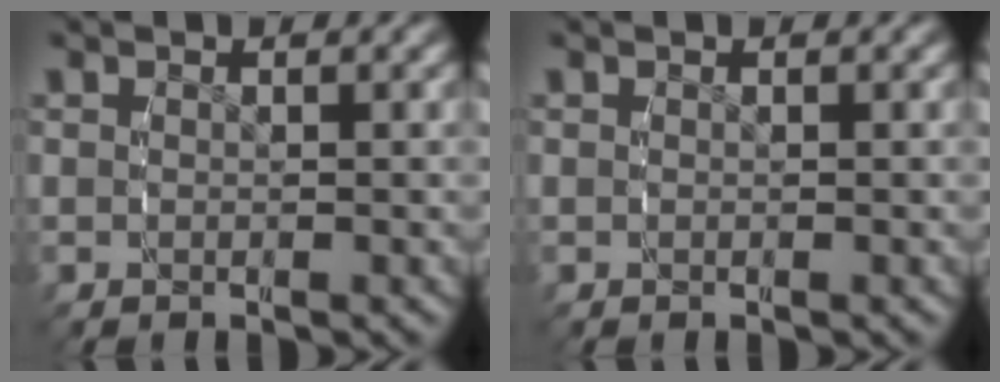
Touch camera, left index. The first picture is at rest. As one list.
[{"total": 0.0}]